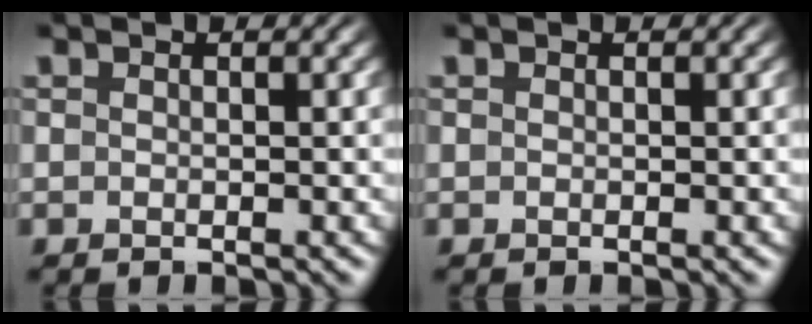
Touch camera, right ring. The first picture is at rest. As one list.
[{"total": 0.0}]